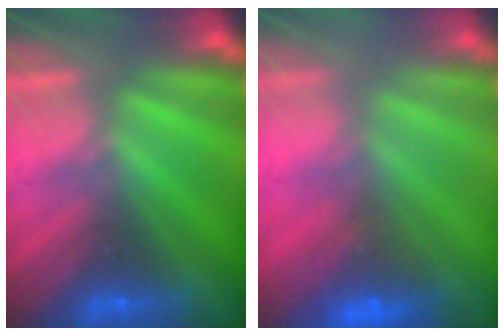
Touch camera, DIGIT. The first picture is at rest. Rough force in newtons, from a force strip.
{"total": 5.5}